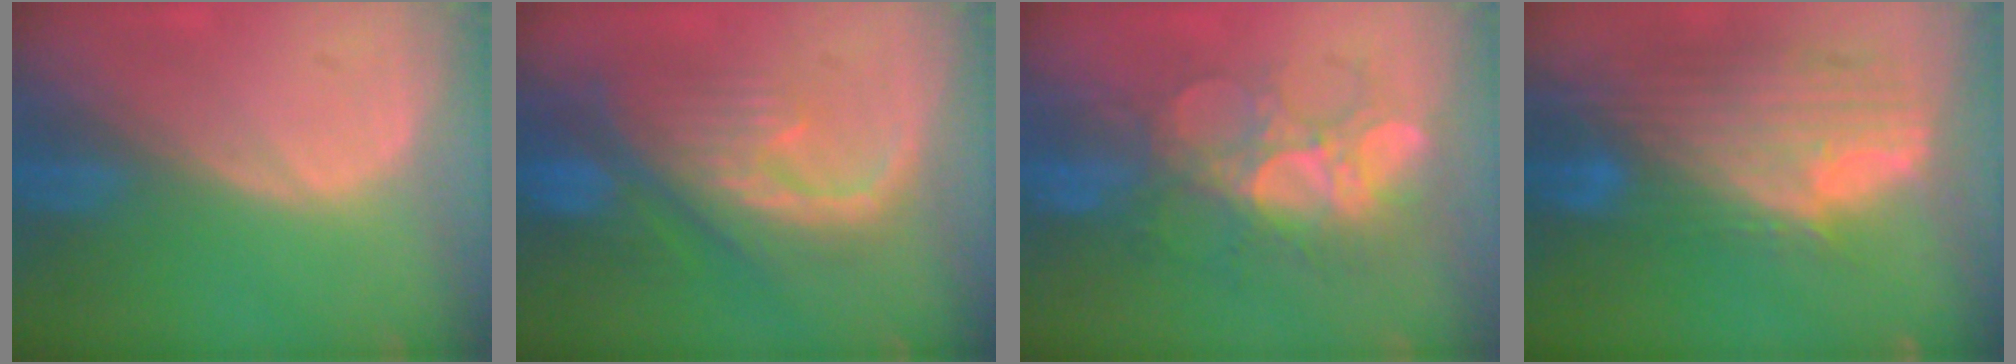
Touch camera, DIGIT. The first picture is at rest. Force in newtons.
{"total": 10.1, "press": 9.0, "slide": 4.4}
{"total": 9.1, "press": 8.6, "slide": 2.9}
{"total": 11.9, "press": 10.2, "slide": 6.2}